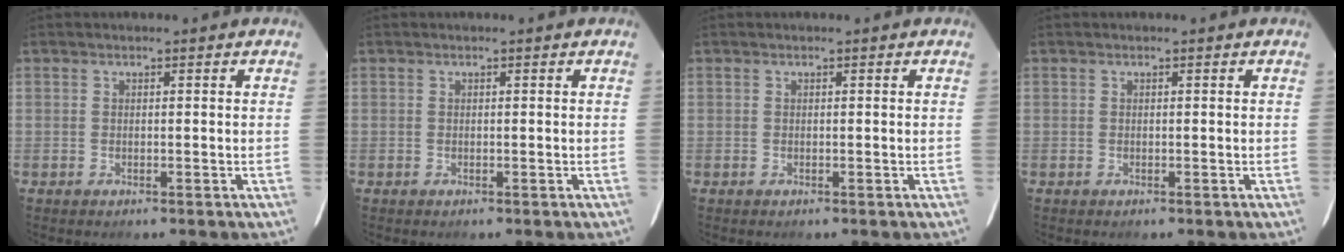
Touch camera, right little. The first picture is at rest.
{"total": 0.0}
{"total": 0.0}
{"total": 0.0}